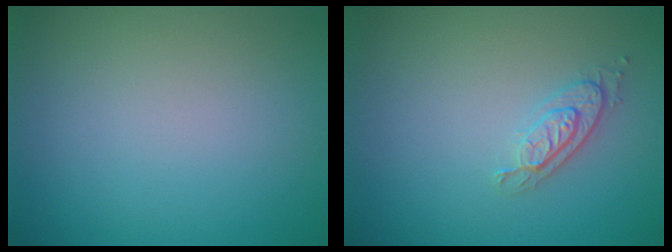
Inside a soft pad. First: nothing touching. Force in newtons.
{"total": 2.0, "press": 1.8, "slide": 0.9}